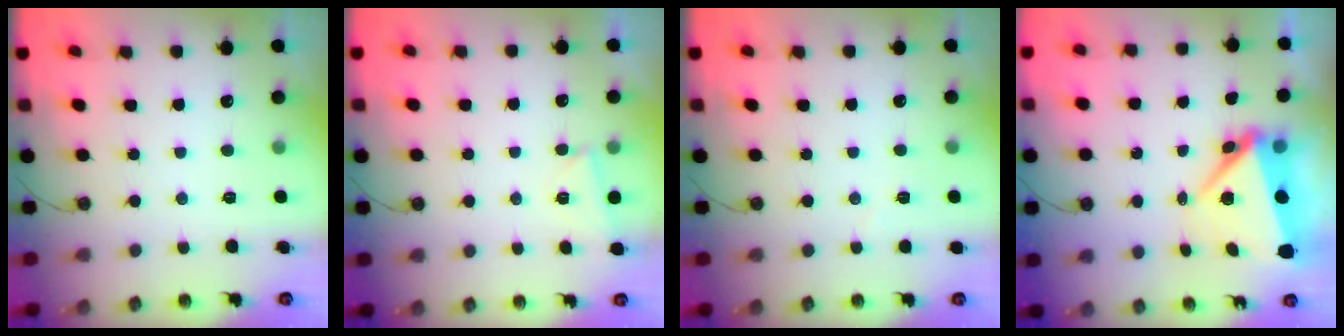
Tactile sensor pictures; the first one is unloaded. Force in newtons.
{"total": 2.6, "press": 2.5, "slide": 0.3}
{"total": 3.1, "press": 3.1, "slide": 0.6}
{"total": 7.5, "press": 7.4, "slide": 0.9}